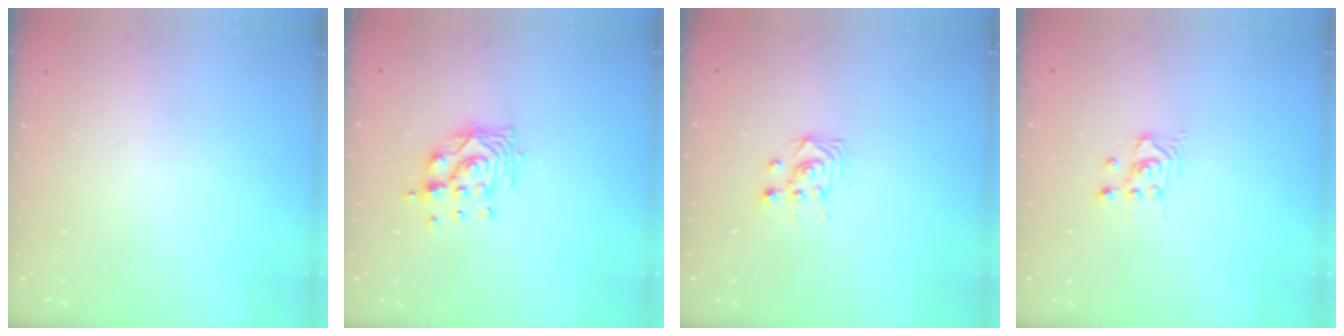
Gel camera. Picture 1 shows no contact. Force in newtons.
{"total": 10.7, "press": 10.6, "slide": 1.1}
{"total": 2.9, "press": 2.9, "slide": 0.1}
{"total": 2.4, "press": 2.3, "slide": 0.2}